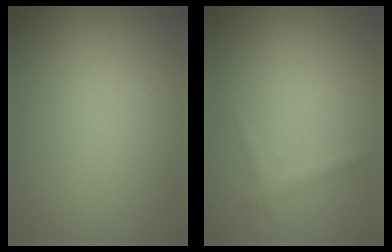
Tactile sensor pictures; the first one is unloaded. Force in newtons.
{"total": 0.9, "press": 0.9, "slide": 0.1}